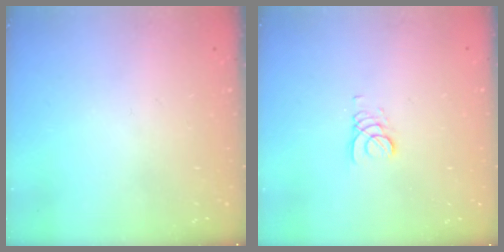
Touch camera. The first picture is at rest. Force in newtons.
{"total": 2.2, "press": 2.2, "slide": 0.3}